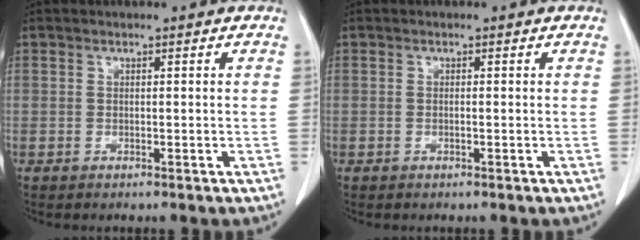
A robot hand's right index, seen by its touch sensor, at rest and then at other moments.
{"total": 0.0}